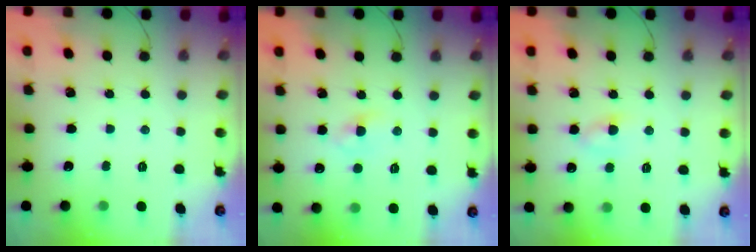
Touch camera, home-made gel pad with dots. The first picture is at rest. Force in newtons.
{"total": 1.9, "press": 1.7, "slide": 0.8}
{"total": 3.7, "press": 3.5, "slide": 1.2}